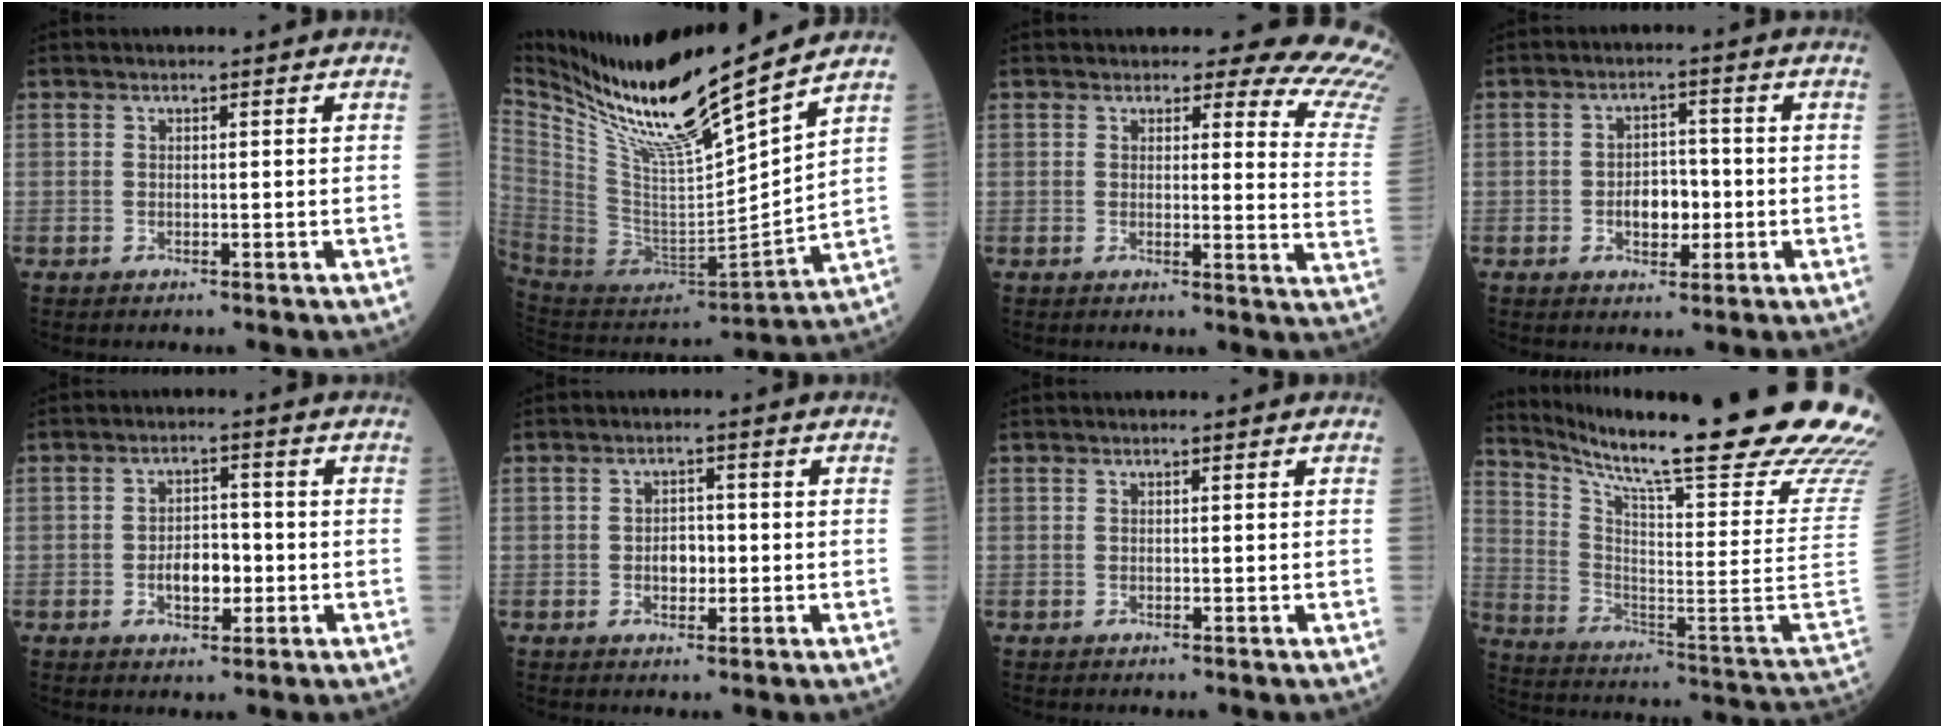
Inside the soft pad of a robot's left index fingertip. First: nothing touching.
{"total": 20.3, "force": [16.4, -0.7, 12.0], "torque": [-0.220, -0.032, 0.305]}
{"total": 15.7, "force": [14.7, 2.6, 4.6], "torque": [-0.024, -0.114, 0.123]}
{"total": 4.8, "force": [-1.0, 2.9, 3.7], "torque": [-0.059, 0.009, -0.015]}
{"total": 4.9, "force": [-1.2, 2.7, 3.9], "torque": [-0.068, 0.008, -0.019]}
{"total": 2.9, "force": [-0.5, 1.9, 2.2], "torque": [-0.035, 0.005, -0.007]}
{"total": 0.0}
{"total": 33.6, "force": [27.5, -0.7, 19.4], "torque": [-0.279, -0.121, 0.379]}